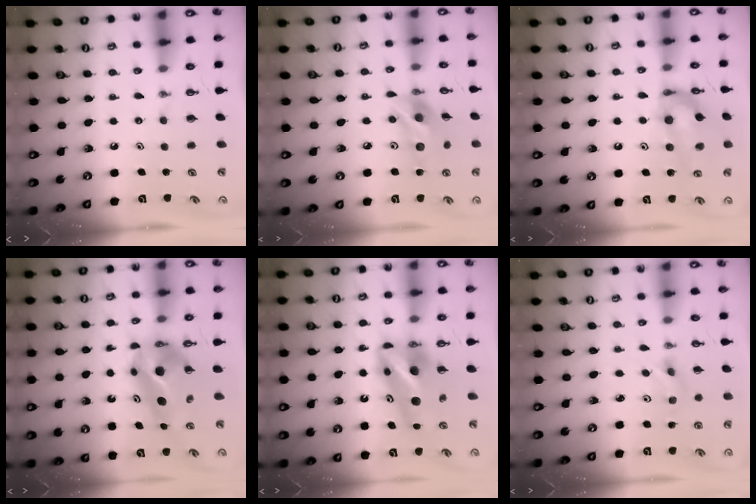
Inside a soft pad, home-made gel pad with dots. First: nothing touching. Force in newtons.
{"total": 13.2, "press": 13.1, "slide": 0.9}
{"total": 14.0, "press": 13.9, "slide": 0.8}
{"total": 8.7, "press": 8.3, "slide": 2.3}
{"total": 12.1, "press": 11.6, "slide": 3.3}
{"total": 2.9, "press": 2.8, "slide": 0.6}